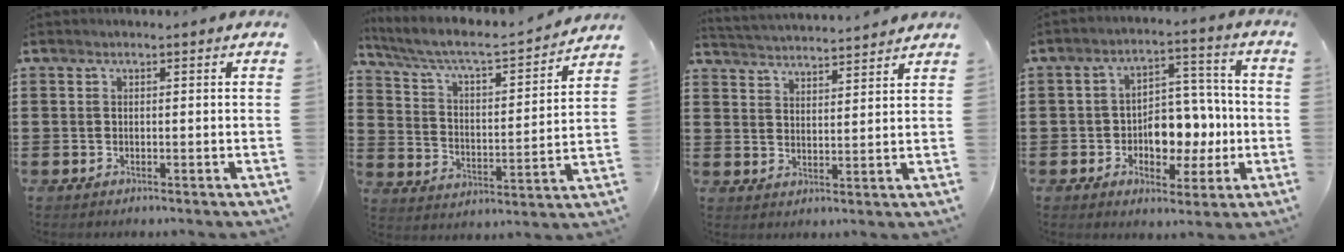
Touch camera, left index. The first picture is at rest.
{"total": 5.1, "force": [4.4, 0.5, 2.6], "torque": [-0.072, -0.036, 0.064]}
{"total": 3.1, "force": [3.0, -0.4, -0.2], "torque": [-0.008, -0.023, 0.051]}
{"total": 7.4, "force": [-1.4, 5.4, 4.8], "torque": [-0.071, 0.009, -0.027]}